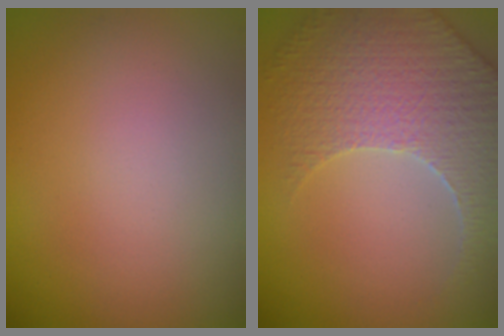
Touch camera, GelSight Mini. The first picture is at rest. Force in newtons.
{"total": 5.1, "press": 4.7, "slide": 2.1}